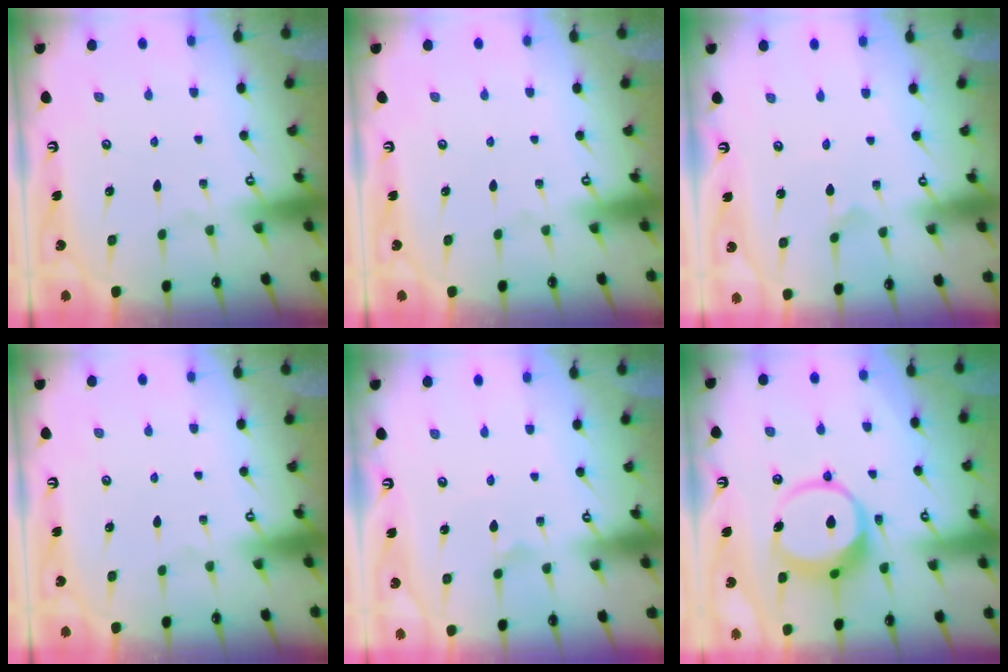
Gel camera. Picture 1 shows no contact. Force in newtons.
{"total": 0.0}
{"total": 0.0}
{"total": 0.0}
{"total": 2.3, "press": 2.3, "slide": 0.0}
{"total": 11.7, "press": 11.6, "slide": 1.2}